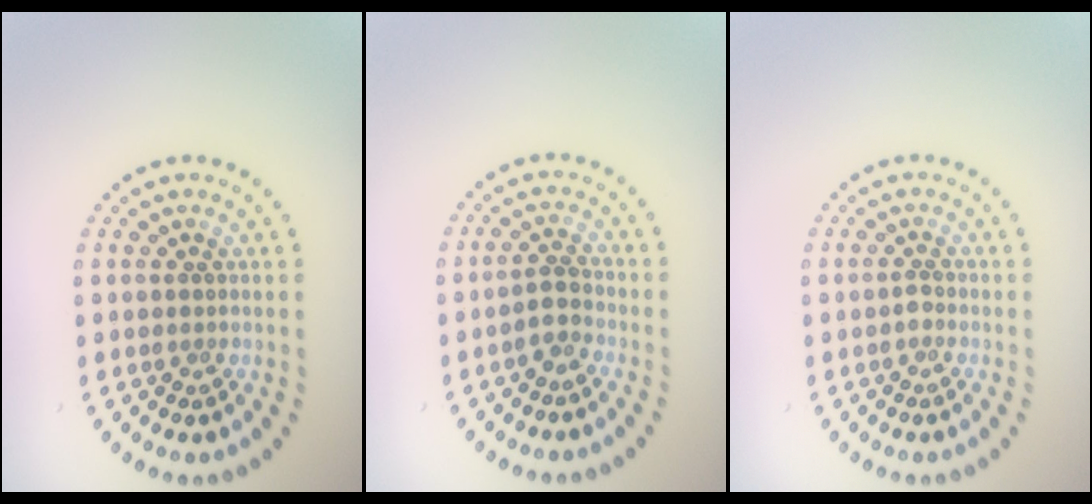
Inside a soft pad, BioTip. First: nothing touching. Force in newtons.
{"total": 1.8, "press": 1.5, "slide": 1.0}
{"total": 0.5, "press": 0.4, "slide": 0.3}